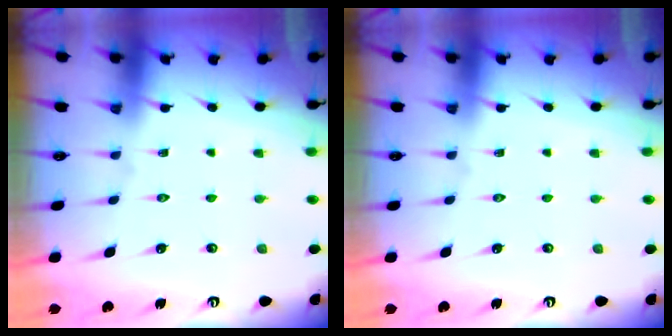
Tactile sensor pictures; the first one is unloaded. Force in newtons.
{"total": 0.0}